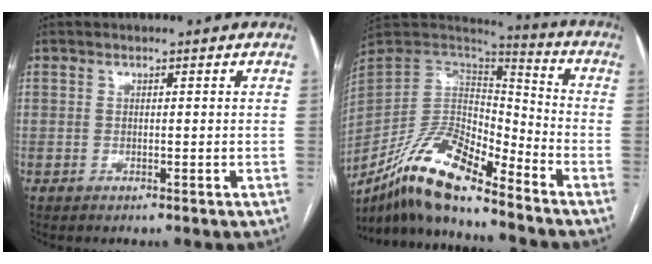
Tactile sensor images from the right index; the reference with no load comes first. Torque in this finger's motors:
{"motor_torque": [0.72, -0.05, -0.09, -0.09]}